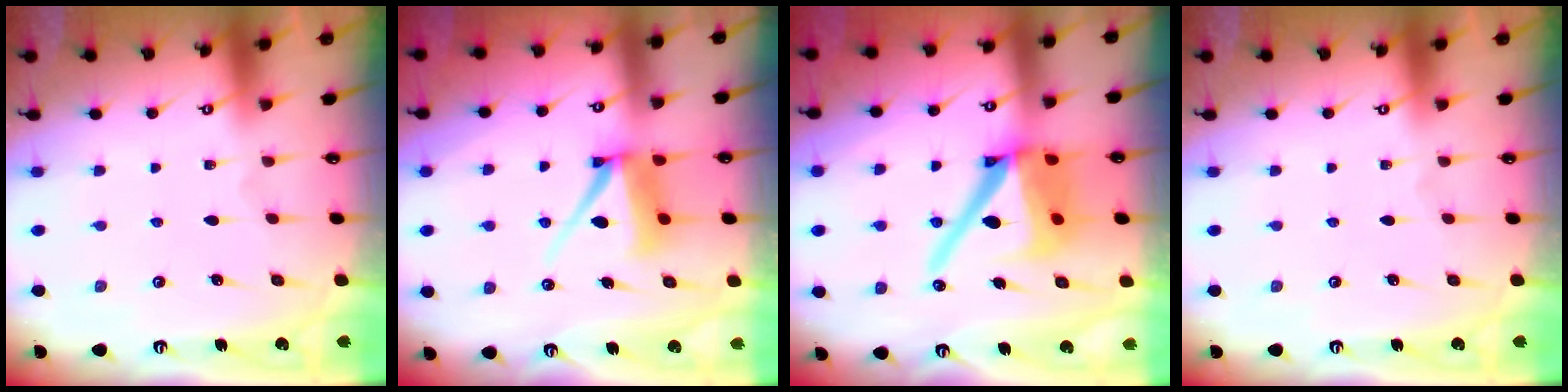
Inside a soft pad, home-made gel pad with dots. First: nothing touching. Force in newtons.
{"total": 8.8, "press": 8.7, "slide": 1.0}
{"total": 16.6, "press": 16.5, "slide": 1.9}
{"total": 0.0}